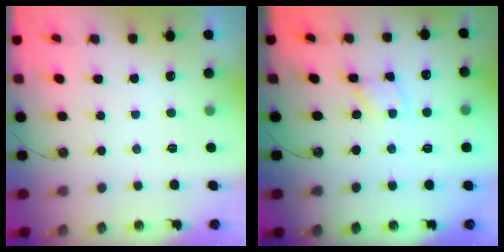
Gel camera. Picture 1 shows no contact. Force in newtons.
{"total": 1.3, "press": 1.3, "slide": 0.0}